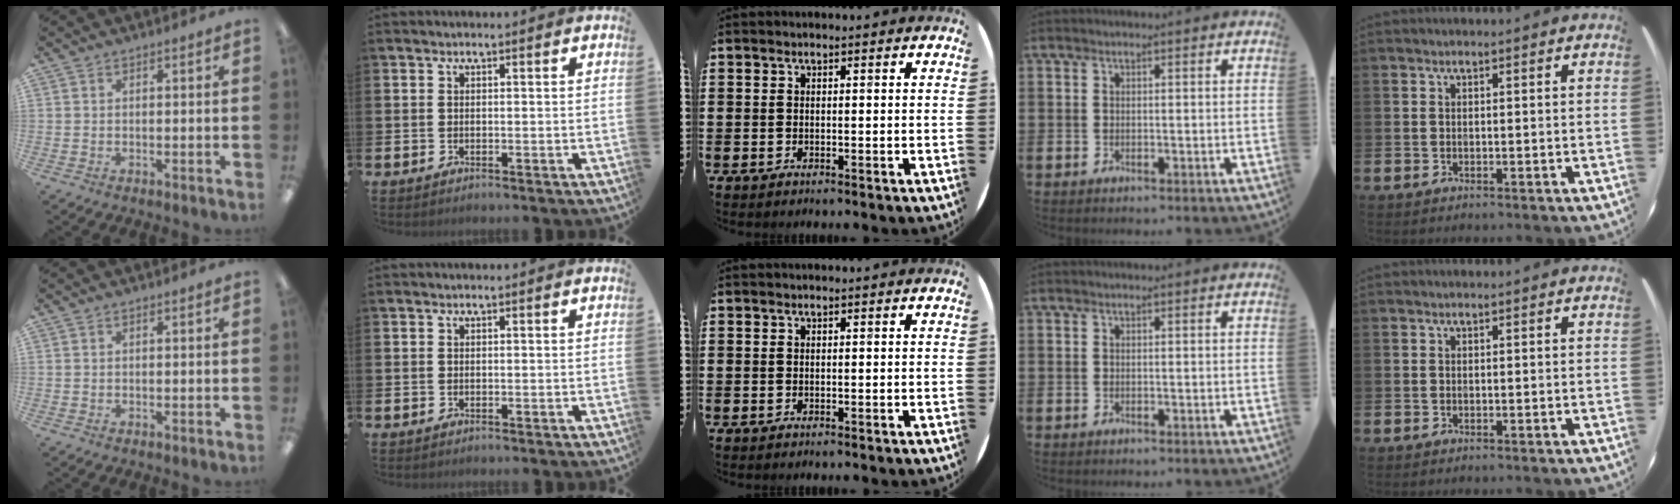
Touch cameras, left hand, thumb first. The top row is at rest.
{}